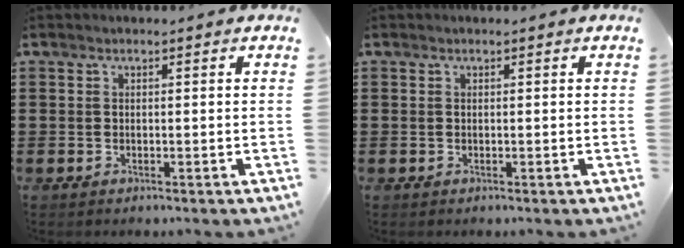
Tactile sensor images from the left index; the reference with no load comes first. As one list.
[{"total": 0.0}]